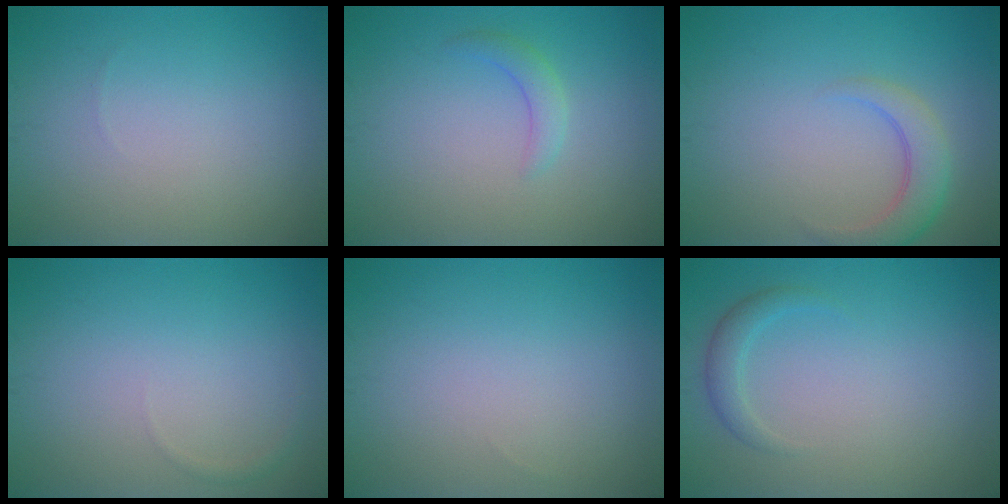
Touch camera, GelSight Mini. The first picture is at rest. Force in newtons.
{"total": 1.6, "press": 1.6, "slide": 0.1}
{"total": 3.2, "press": 3.2, "slide": 0.3}
{"total": 0.5, "press": 0.5, "slide": 0.0}
{"total": 0.0}
{"total": 1.6, "press": 1.6, "slide": 0.1}